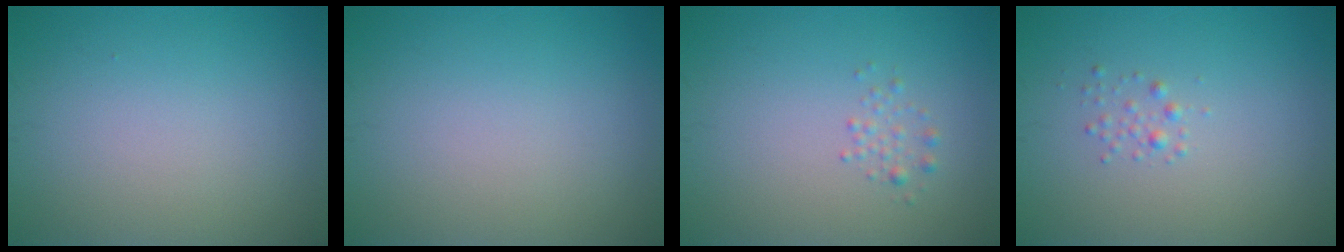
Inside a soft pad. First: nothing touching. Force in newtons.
{"total": 0.0}
{"total": 1.0, "press": 1.0, "slide": 0.0}
{"total": 0.9, "press": 0.9, "slide": 0.0}